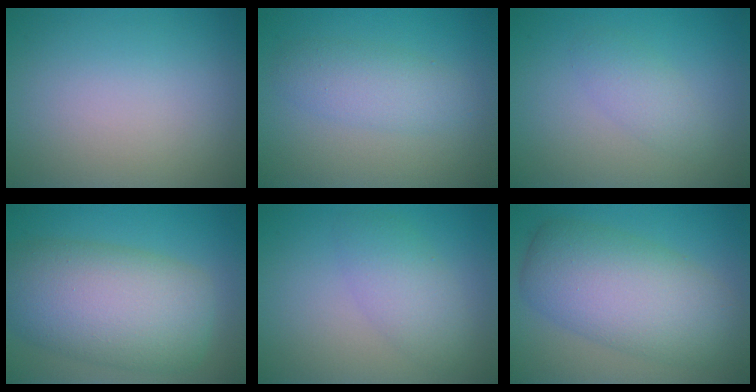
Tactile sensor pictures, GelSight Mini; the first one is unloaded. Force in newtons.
{"total": 3.0, "press": 3.0, "slide": 0.2}
{"total": 1.9, "press": 1.9, "slide": 0.2}
{"total": 10.2, "press": 10.2, "slide": 0.3}
{"total": 3.2, "press": 3.2, "slide": 0.1}
{"total": 8.4, "press": 8.4, "slide": 0.4}